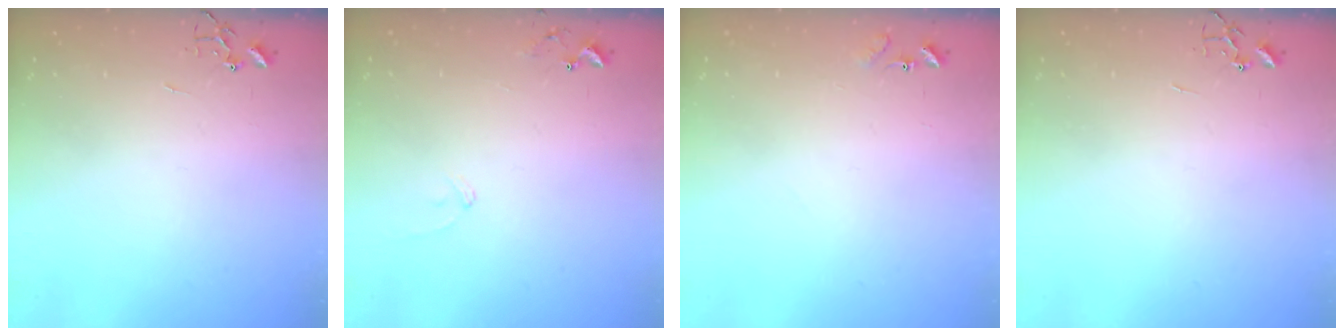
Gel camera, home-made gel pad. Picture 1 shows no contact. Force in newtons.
{"total": 7.8, "press": 7.7, "slide": 0.5}
{"total": 7.7, "press": 7.6, "slide": 0.6}
{"total": 0.0}